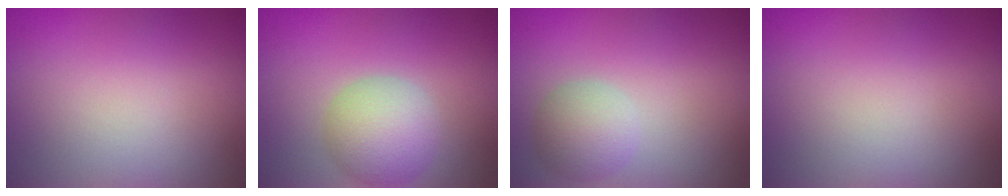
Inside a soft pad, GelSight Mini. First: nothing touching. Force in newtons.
{"total": 4.8, "press": 4.8, "slide": 0.2}
{"total": 3.2, "press": 3.2, "slide": 0.2}
{"total": 0.0}